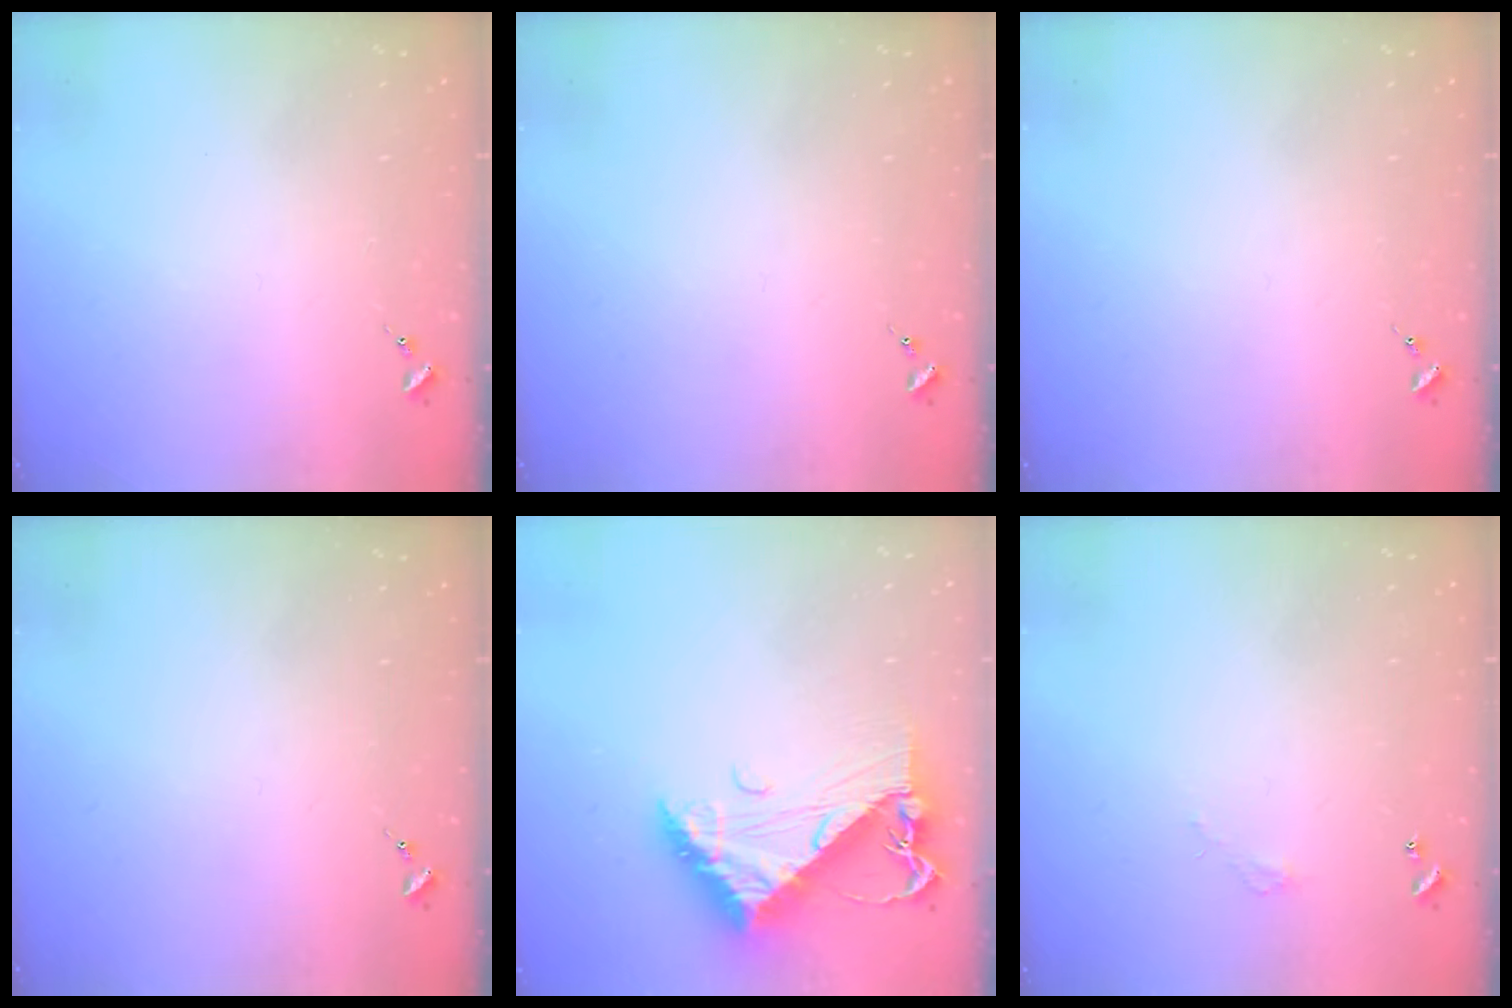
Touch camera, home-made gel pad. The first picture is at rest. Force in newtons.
{"total": 0.0}
{"total": 0.0}
{"total": 0.0}
{"total": 11.4, "press": 11.3, "slide": 1.4}
{"total": 2.7, "press": 2.7, "slide": 0.2}